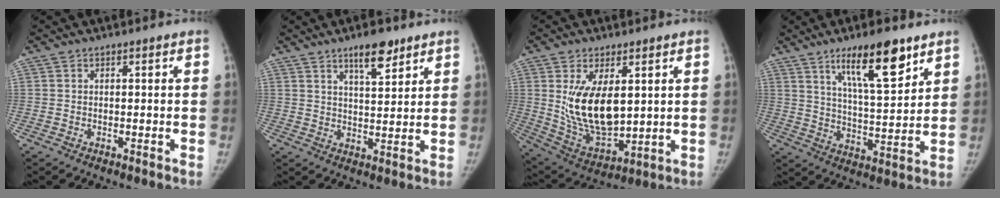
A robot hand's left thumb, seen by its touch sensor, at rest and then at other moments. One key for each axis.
{"total": 7.2, "fx": 4.9, "fy": 2.3, "fz": 4.7, "tx": -0.058, "ty": -0.033, "tz": 0.079}
{"total": 15.0, "fx": 3.1, "fy": 7.9, "fz": 12.4, "tx": -0.202, "ty": -0.025, "tz": 0.078}
{"total": 14.2, "fx": 8.8, "fy": 3.7, "fz": 10.6, "tx": -0.151, "ty": -0.050, "tz": 0.149}